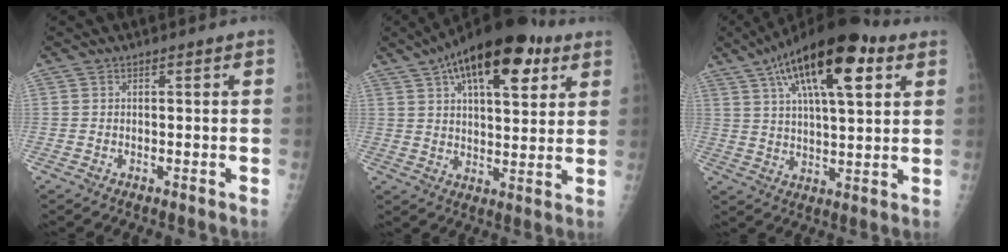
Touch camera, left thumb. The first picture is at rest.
{"total": 19.5, "force": [9.8, 8.7, 14.5], "torque": [-0.205, -0.009, 0.152]}
{"total": 19.6, "force": [9.1, 7.2, 15.8], "torque": [-0.244, -0.008, 0.147]}